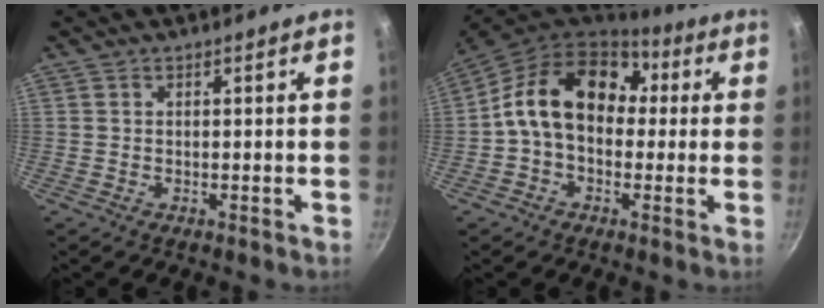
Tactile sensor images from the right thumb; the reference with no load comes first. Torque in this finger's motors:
{"motor_torque": [-0.02, 2.65, 1.45, -0.57, 0.26]}